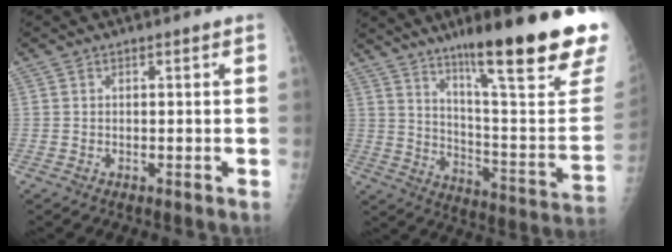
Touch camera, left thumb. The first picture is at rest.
{"total": 28.4, "force": [18.6, 3.5, 21.2], "torque": [-0.271, -0.088, 0.277]}